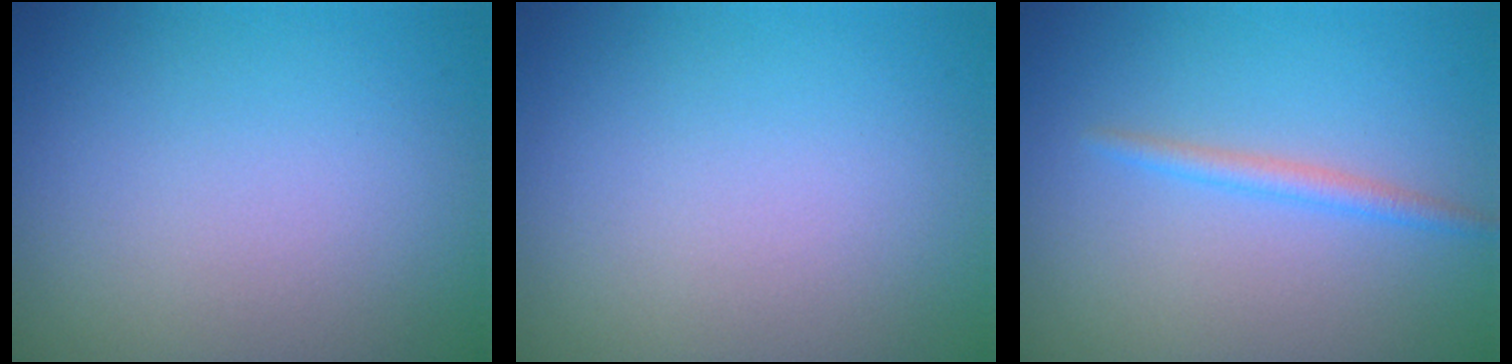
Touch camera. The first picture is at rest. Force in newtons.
{"total": 0.0}
{"total": 1.5, "press": 1.5, "slide": 0.1}